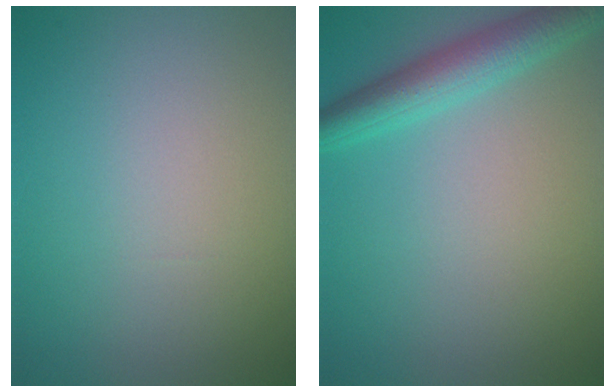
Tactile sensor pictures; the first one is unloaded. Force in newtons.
{"total": 3.9, "press": 3.9, "slide": 0.2}